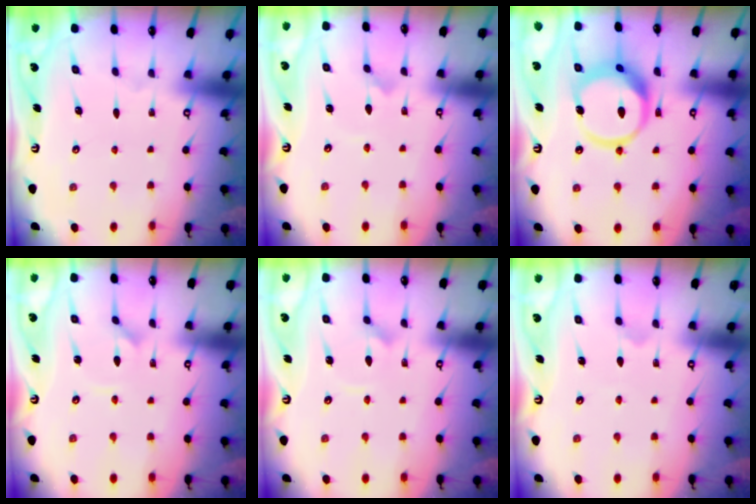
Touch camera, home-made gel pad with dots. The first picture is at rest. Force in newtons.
{"total": 2.9, "press": 2.9, "slide": 0.1}
{"total": 12.8, "press": 12.8, "slide": 1.5}
{"total": 1.2, "press": 1.2, "slide": 0.1}
{"total": 2.4, "press": 2.4, "slide": 0.2}
{"total": 1.8, "press": 1.8, "slide": 0.2}